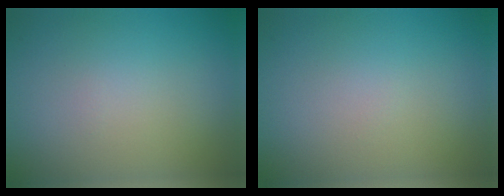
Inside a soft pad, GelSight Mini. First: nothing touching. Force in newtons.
{"total": 0.0}